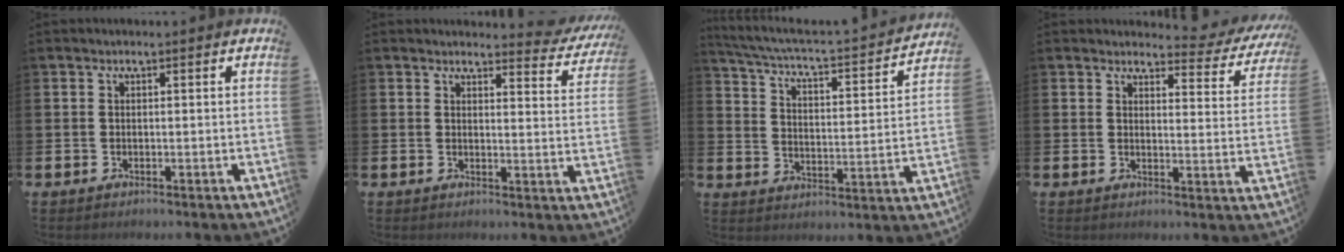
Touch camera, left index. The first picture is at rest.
{"total": 2.9, "force": [2.8, 0.6, 0.3], "torque": [0.008, -0.023, 0.044]}
{"total": 4.2, "force": [3.9, 0.7, 1.4], "torque": [-0.049, -0.041, 0.054]}
{"total": 2.9, "force": [2.6, 1.2, 0.5], "torque": [-0.008, -0.023, 0.038]}